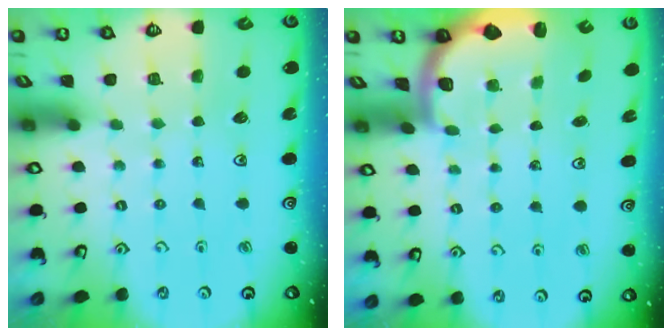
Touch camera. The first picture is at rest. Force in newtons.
{"total": 2.0, "press": 2.0, "slide": 0.5}